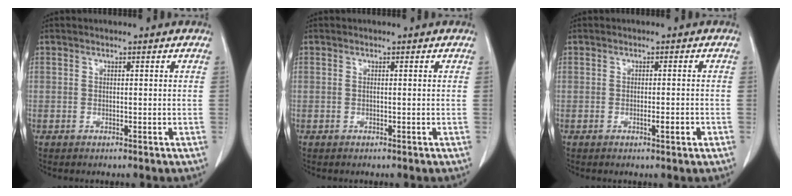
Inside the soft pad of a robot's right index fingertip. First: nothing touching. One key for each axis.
{"total": 0.0}
{"total": 1.9, "fx": -0.7, "fy": 0.1, "fz": 1.7, "tx": -0.028, "ty": -0.003, "tz": -0.010}